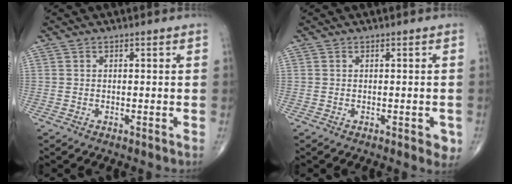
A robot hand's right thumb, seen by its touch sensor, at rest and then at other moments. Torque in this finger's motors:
{"motor_torque": [0.63, -0.07, 0.16, 0.19, 0.04]}